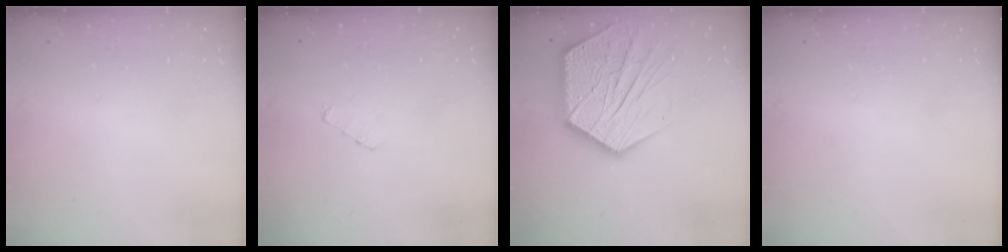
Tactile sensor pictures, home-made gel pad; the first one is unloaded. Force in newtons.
{"total": 3.5, "press": 3.5, "slide": 0.3}
{"total": 21.9, "press": 21.9, "slide": 1.4}
{"total": 0.0}